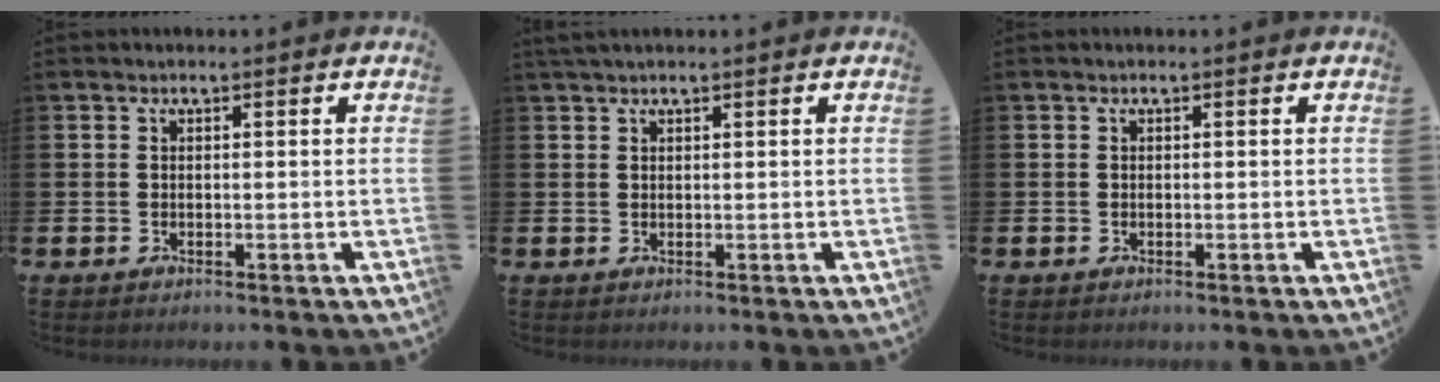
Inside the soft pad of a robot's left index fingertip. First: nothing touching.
{"total": 1.1, "force": [0.9, 0.1, 0.5], "torque": [-0.008, 0.001, 0.017]}
{"total": 0.0}